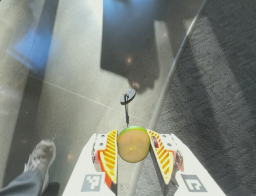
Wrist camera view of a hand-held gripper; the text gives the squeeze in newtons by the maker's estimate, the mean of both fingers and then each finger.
{"total": 10.7, "left": 10.9, "right": 10.4}